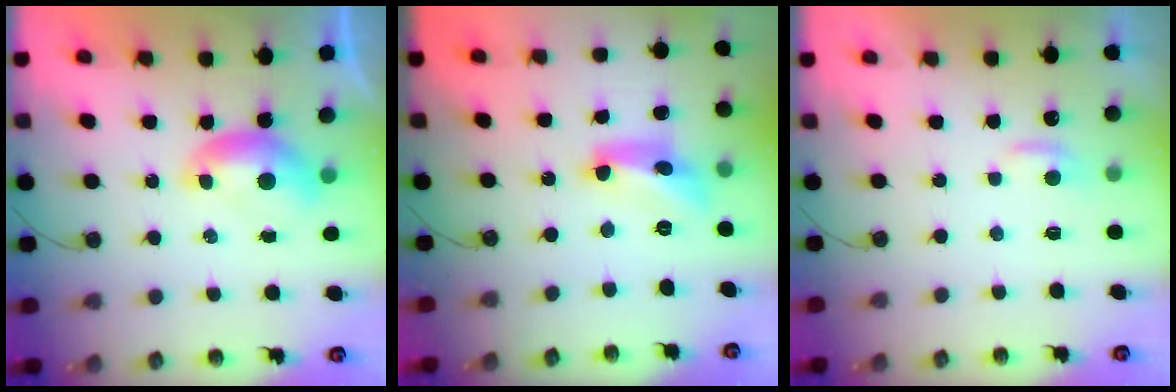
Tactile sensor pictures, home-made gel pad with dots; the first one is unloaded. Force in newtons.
{"total": 9.7, "press": 9.7, "slide": 0.8}
{"total": 1.1, "press": 1.1, "slide": 0.4}